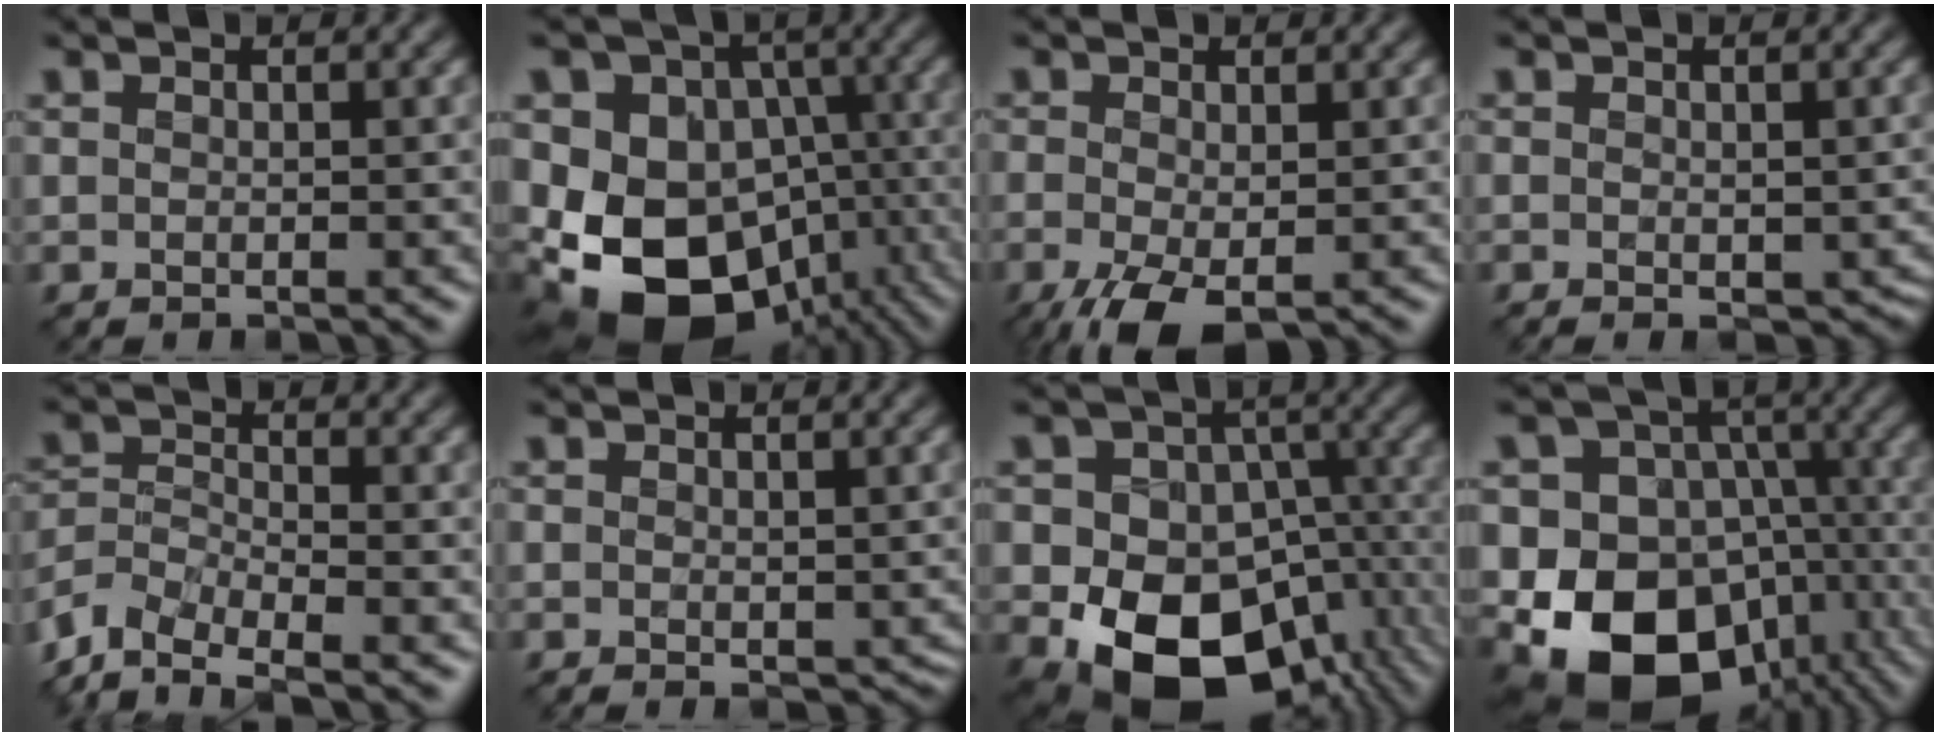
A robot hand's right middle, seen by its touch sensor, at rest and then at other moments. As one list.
[{"total": 15.6, "force": [-4.3, 12.0, 9.1], "torque": [-0.155, -0.021, -0.060]}, {"total": 5.4, "force": [-2.3, 2.4, 4.3], "torque": [-0.104, -0.017, -0.037]}, {"total": 3.5, "force": [-0.8, 2.1, 2.7], "torque": [-0.037, -0.018, -0.007]}, {"total": 5.3, "force": [-4.2, 1.8, 2.6], "torque": [-0.053, -0.007, -0.089]}, {"total": 2.7, "force": [-0.6, 1.6, 2.1], "torque": [-0.029, -0.013, -0.002]}, {"total": 16.4, "force": [-5.8, 12.0, 9.6], "torque": [-0.138, -0.021, -0.086]}, {"total": 14.5, "force": [-5.1, 11.3, 7.6], "torque": [-0.129, -0.018, -0.078]}]